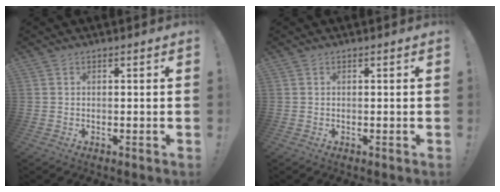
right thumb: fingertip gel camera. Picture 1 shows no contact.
{"total": 0.0}